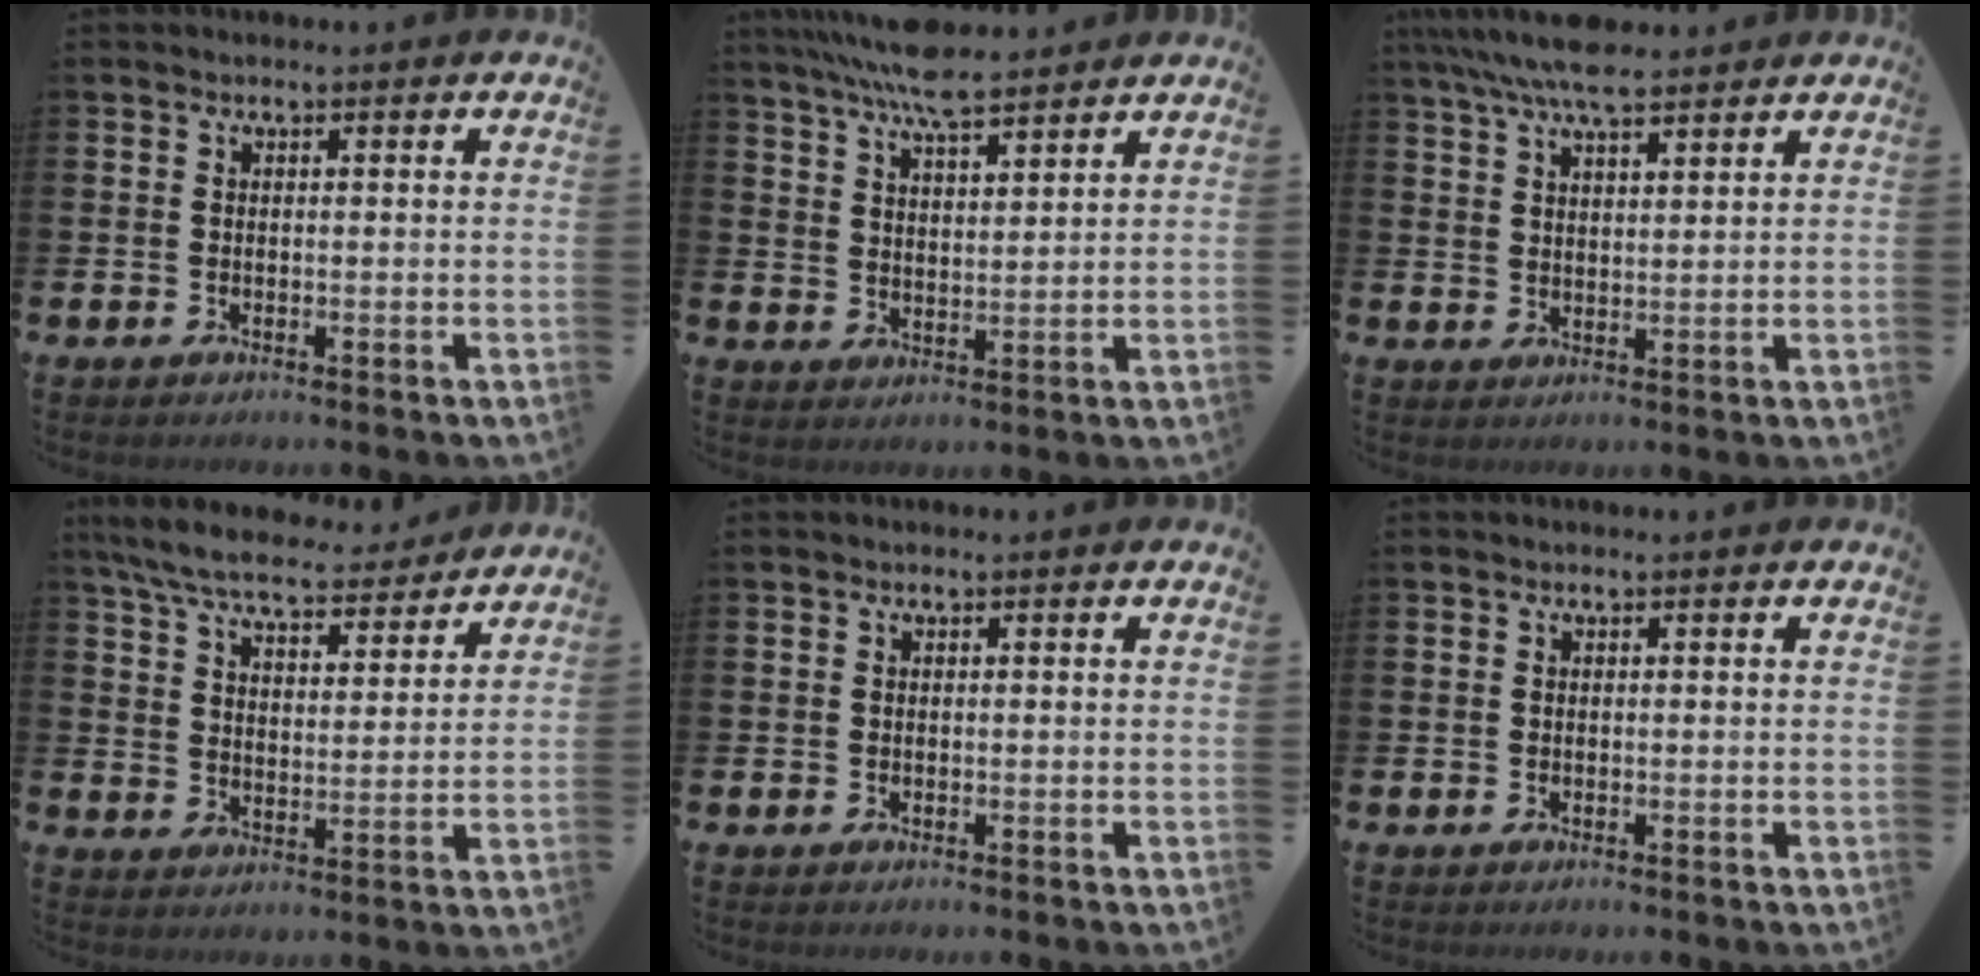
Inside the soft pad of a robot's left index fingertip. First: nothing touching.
{"total": 6.7, "force": [6.3, 0.9, 2.3], "torque": [-0.062, -0.025, 0.114]}
{"total": 6.5, "force": [5.8, 1.6, 2.6], "torque": [-0.059, -0.019, 0.104]}
{"total": 7.8, "force": [7.2, 1.5, 2.6], "torque": [-0.080, -0.038, 0.129]}
{"total": 0.0}
{"total": 0.0}